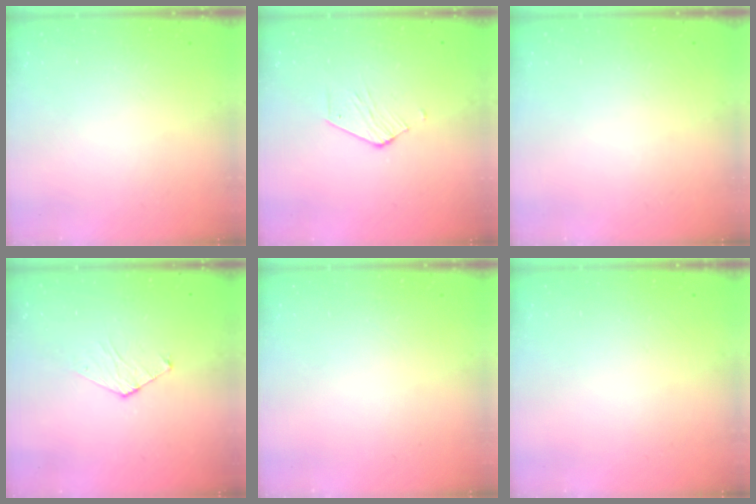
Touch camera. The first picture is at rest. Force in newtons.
{"total": 2.5, "press": 2.5, "slide": 0.2}
{"total": 0.0}
{"total": 4.7, "press": 4.7, "slide": 0.4}
{"total": 0.0}
{"total": 0.0}